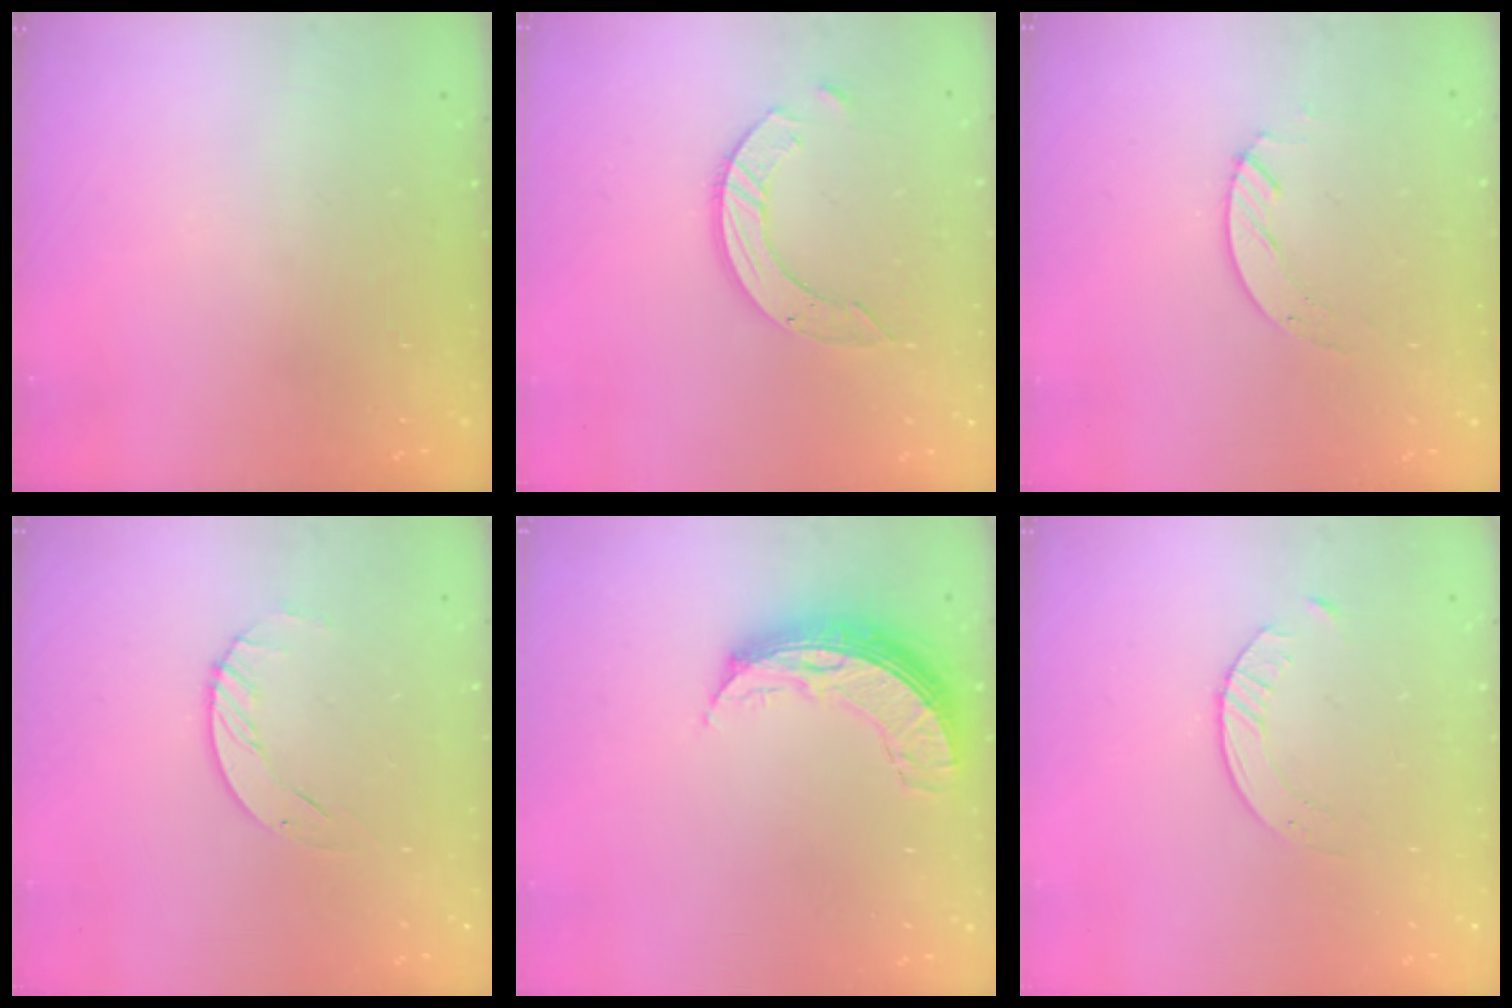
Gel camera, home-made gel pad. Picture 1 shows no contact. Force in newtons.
{"total": 7.9, "press": 7.8, "slide": 0.7}
{"total": 2.7, "press": 2.7, "slide": 0.2}
{"total": 2.3, "press": 2.3, "slide": 0.3}
{"total": 8.6, "press": 8.6, "slide": 0.7}
{"total": 2.1, "press": 2.0, "slide": 0.3}